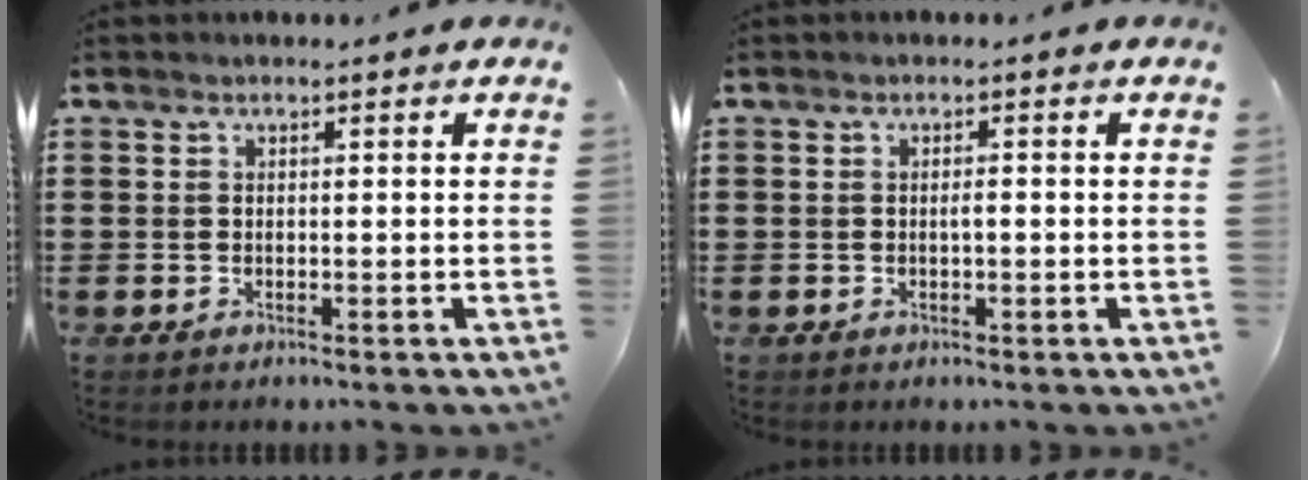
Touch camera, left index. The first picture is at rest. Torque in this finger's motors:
{"motor_torque": [-0.04, -0.01, 0.02, 0.02]}